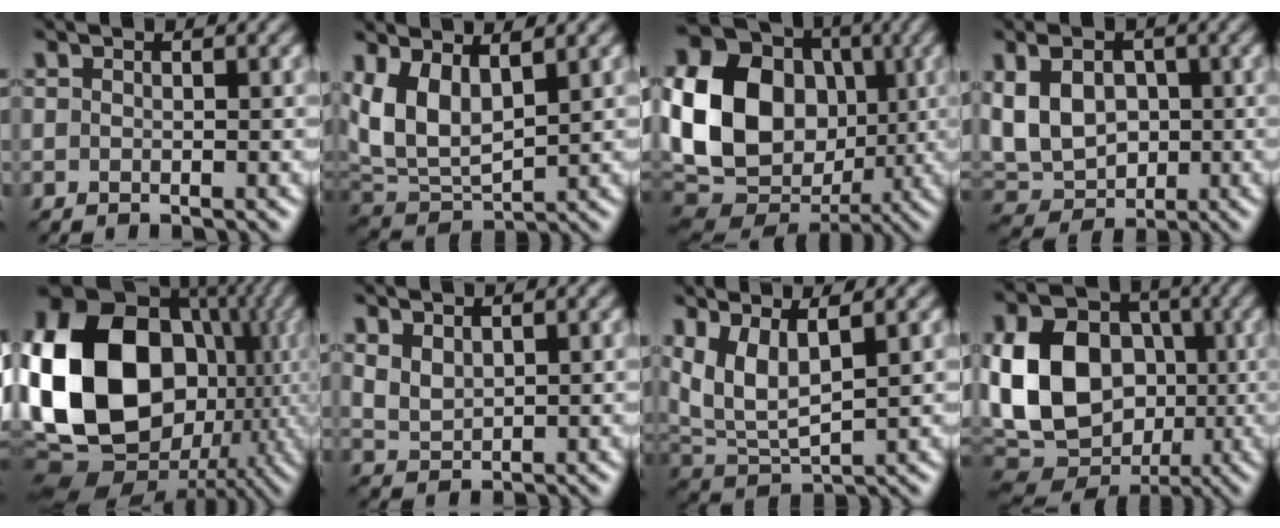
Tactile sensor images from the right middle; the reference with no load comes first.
{"total": 6.6, "force": [2.4, 3.4, 5.1], "torque": [-0.121, -0.006, 0.047]}
{"total": 17.6, "force": [0.8, 14.4, 10.2], "torque": [-0.223, 0.004, 0.007]}
{"total": 6.6, "force": [0.6, 4.8, 4.5], "torque": [-0.091, 0.005, 0.005]}
{"total": 20.8, "force": [0.5, 16.4, 12.9], "torque": [-0.283, 0.003, 0.011]}
{"total": 2.1, "force": [1.3, 1.1, 1.2], "torque": [-0.031, -0.003, 0.033]}
{"total": 4.8, "force": [2.2, 1.8, 3.9], "torque": [-0.096, -0.004, 0.054]}
{"total": 14.1, "force": [-0.8, 10.9, 8.8], "torque": [-0.199, -0.007, -0.017]}